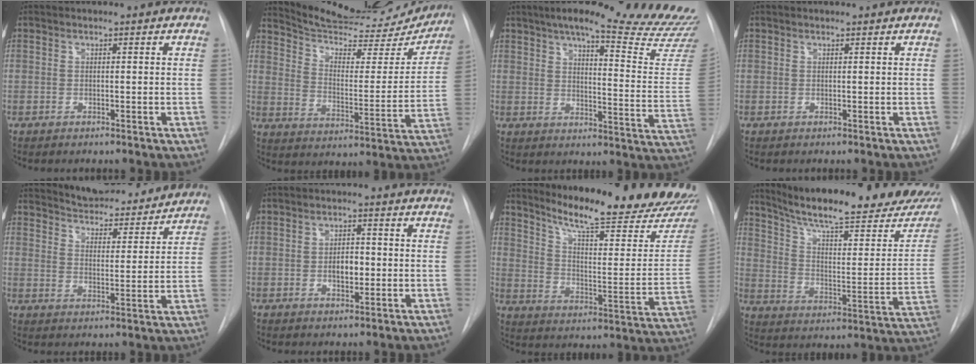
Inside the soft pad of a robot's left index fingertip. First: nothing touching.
{"total": 23.4, "force": [21.8, 4.6, 7.0], "torque": [-0.102, -0.059, 0.287]}
{"total": 25.0, "force": [22.1, 1.1, 11.8], "torque": [-0.163, -0.108, 0.258]}
{"total": 0.0}
{"total": 15.2, "force": [14.1, 3.2, 4.4], "torque": [-0.057, -0.011, 0.194]}
{"total": 3.3, "force": [-1.3, 1.7, 2.5], "torque": [-0.039, -0.003, -0.017]}
{"total": 24.5, "force": [21.9, 1.3, 10.8], "torque": [-0.159, -0.109, 0.285]}
{"total": 27.7, "force": [23.2, 3.3, 14.7], "torque": [-0.224, -0.070, 0.310]}